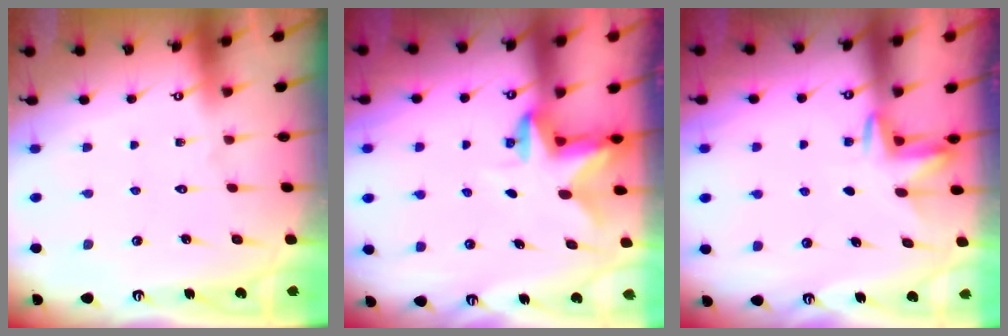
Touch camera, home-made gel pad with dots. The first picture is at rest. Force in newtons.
{"total": 2.8, "press": 2.7, "slide": 0.5}
{"total": 2.6, "press": 2.6, "slide": 0.4}